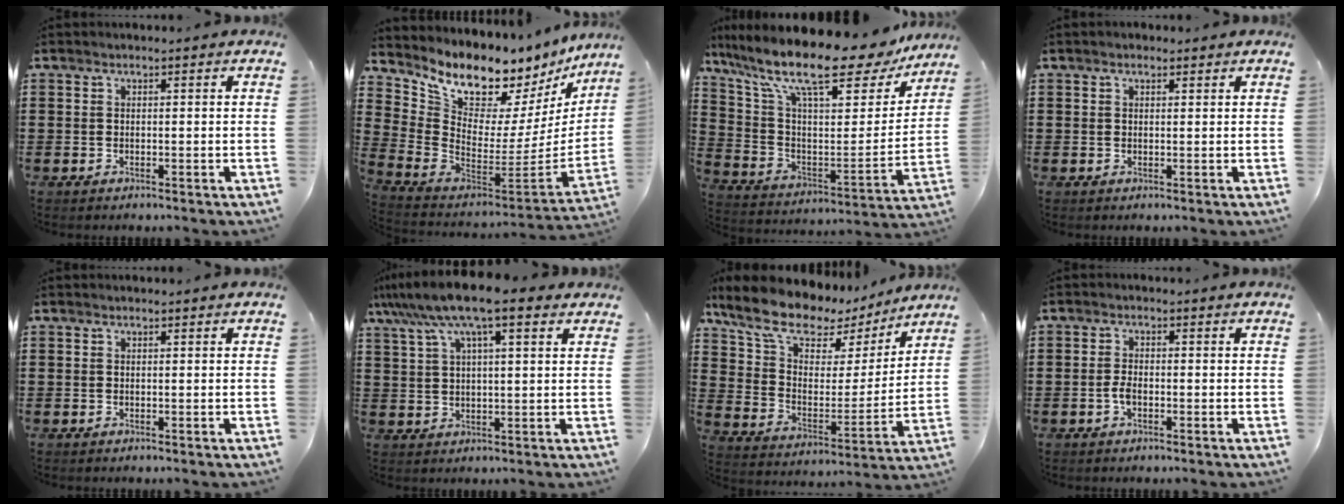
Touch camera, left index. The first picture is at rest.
{"total": 7.9, "force": [7.0, 2.9, 2.3], "torque": [-0.076, -0.079, 0.118]}
{"total": 16.1, "force": [11.7, 3.6, 10.5], "torque": [-0.217, -0.072, 0.191]}
{"total": 0.9, "force": [0.6, 0.5, 0.5], "torque": [-0.010, 0.004, 0.011]}
{"total": 0.0}
{"total": 10.5, "force": [7.0, 2.0, 7.6], "torque": [-0.164, -0.004, 0.125]}
{"total": 11.0, "force": [8.8, 4.7, 4.6], "torque": [-0.118, -0.052, 0.156]}
{"total": 2.3, "force": [-0.6, 1.0, 1.9], "torque": [-0.052, -0.004, -0.017]}